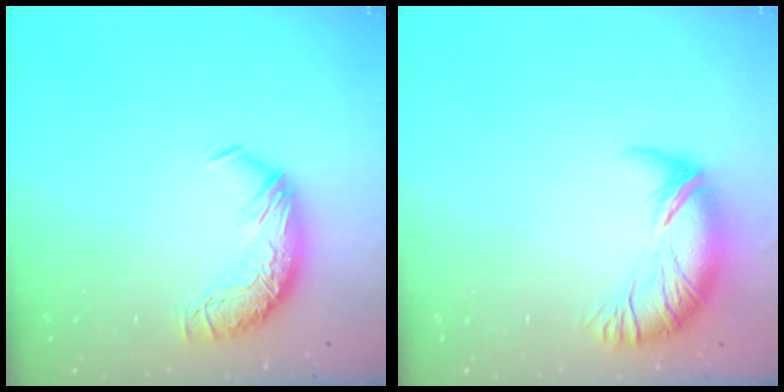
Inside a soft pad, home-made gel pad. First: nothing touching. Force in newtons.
{"total": 2.6, "press": 1.6, "slide": 2.0}